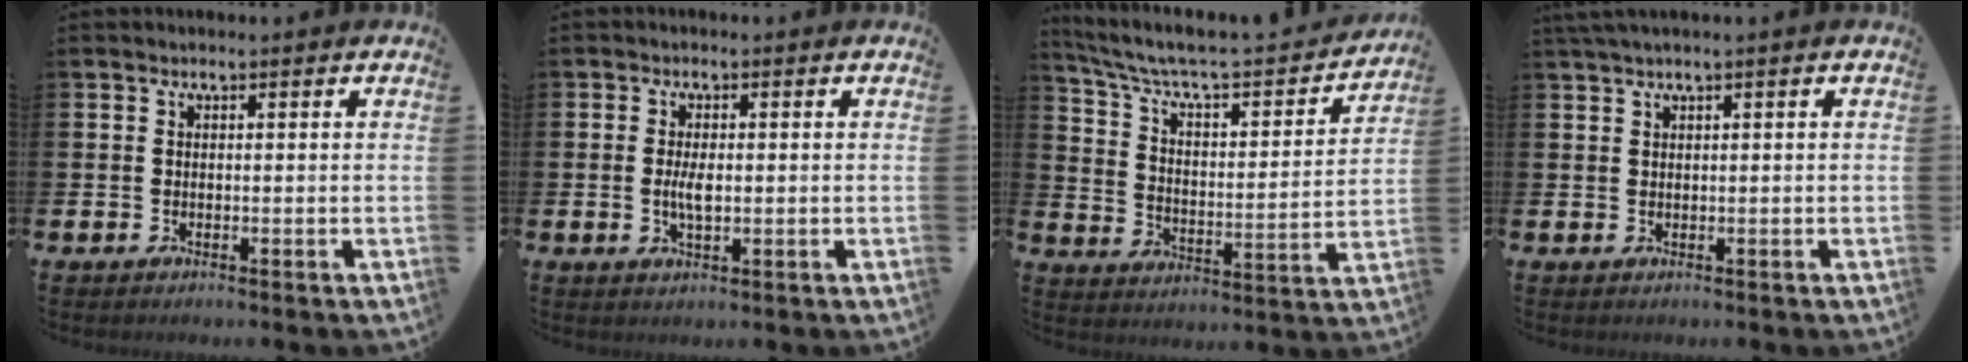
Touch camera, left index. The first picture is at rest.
{"total": 2.9, "force": [-0.1, 1.2, 2.7], "torque": [-0.042, -0.002, -0.005]}
{"total": 7.3, "force": [6.2, 1.8, 3.5], "torque": [-0.101, -0.045, 0.098]}
{"total": 1.3, "force": [0.7, -0.2, 1.0], "torque": [-0.025, 0.003, 0.014]}